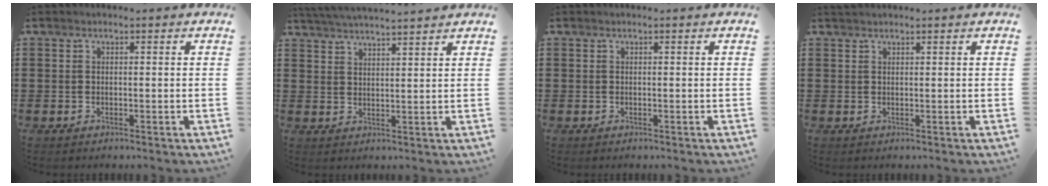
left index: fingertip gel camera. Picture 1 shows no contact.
{"total": 3.7, "force": [3.6, -0.6, 0.5], "torque": [-0.022, -0.016, 0.064]}
{"total": 0.0}
{"total": 0.8, "force": [0.8, 0.1, 0.1], "torque": [-0.004, -0.001, 0.016]}